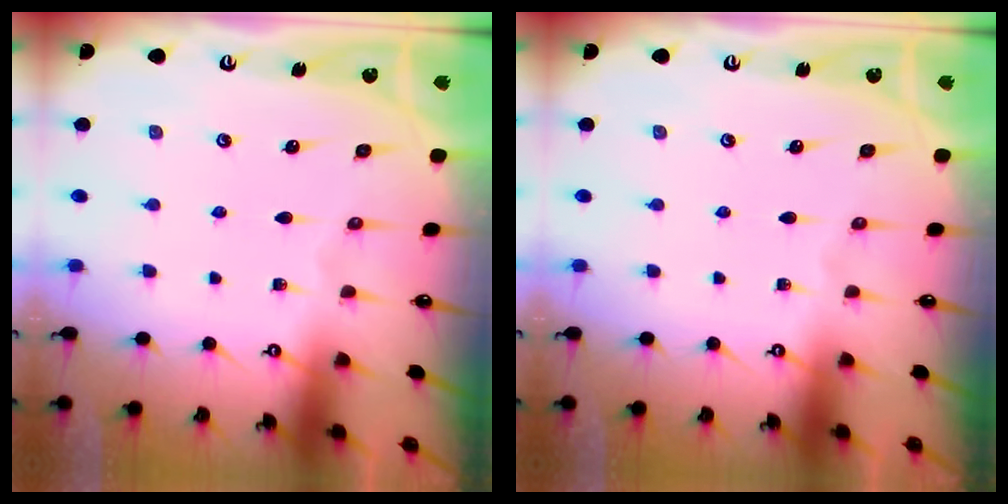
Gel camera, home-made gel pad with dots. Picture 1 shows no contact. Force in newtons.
{"total": 0.0}